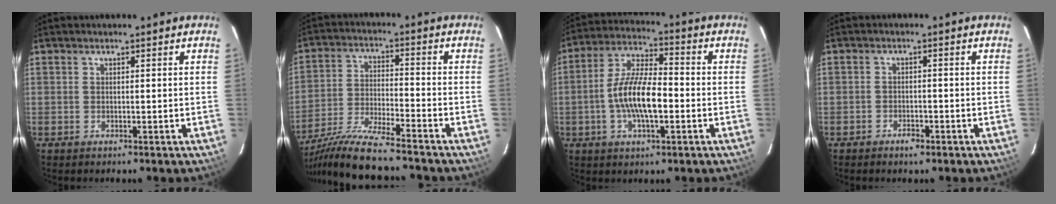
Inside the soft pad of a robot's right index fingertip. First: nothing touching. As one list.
[{"total": 14.9, "force": [-13.2, 0.2, 6.8], "torque": [-0.146, -0.026, -0.237]}, {"total": 11.7, "force": [-2.5, 4.1, 10.7], "torque": [-0.214, 0.007, -0.048]}, {"total": 2.4, "force": [-1.8, 1.2, 1.0], "torque": [-0.027, 0.002, -0.030]}]